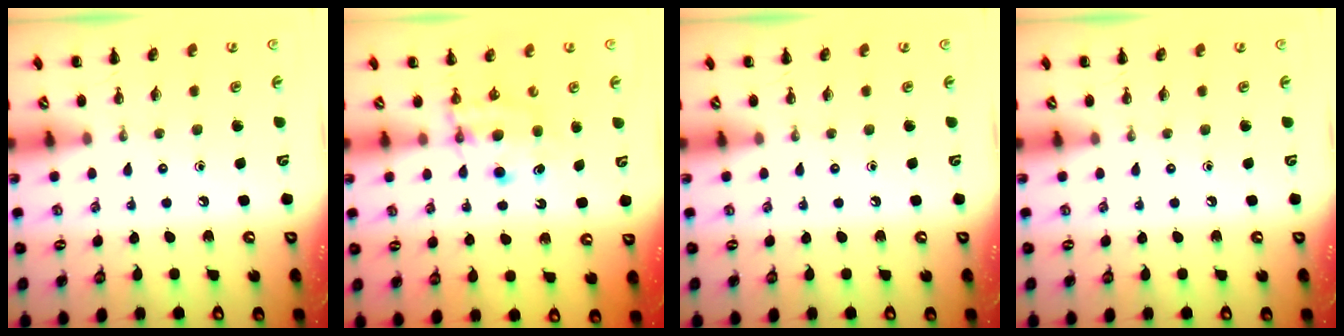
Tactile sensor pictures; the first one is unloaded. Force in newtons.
{"total": 6.3, "press": 6.1, "slide": 1.3}
{"total": 0.0}
{"total": 0.0}